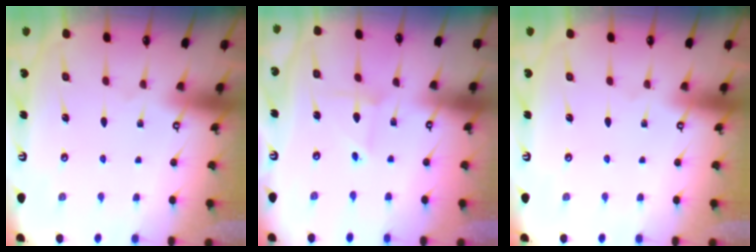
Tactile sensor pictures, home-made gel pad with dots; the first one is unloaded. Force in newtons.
{"total": 2.2, "press": 2.2, "slide": 0.2}
{"total": 0.0}